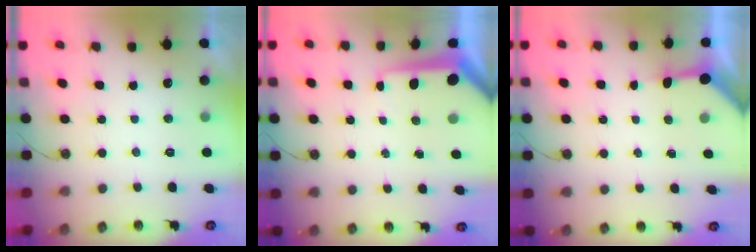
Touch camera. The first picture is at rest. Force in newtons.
{"total": 7.3, "press": 7.2, "slide": 0.8}
{"total": 3.8, "press": 3.8, "slide": 0.4}